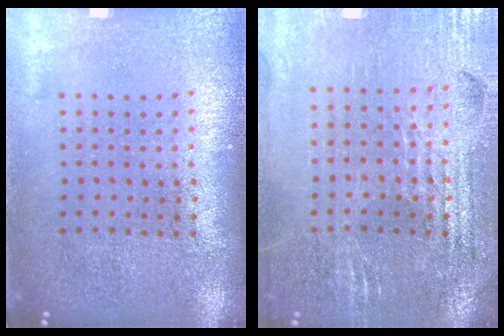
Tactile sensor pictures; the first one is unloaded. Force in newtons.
{"total": 2.7, "press": 2.7, "slide": 0.5}